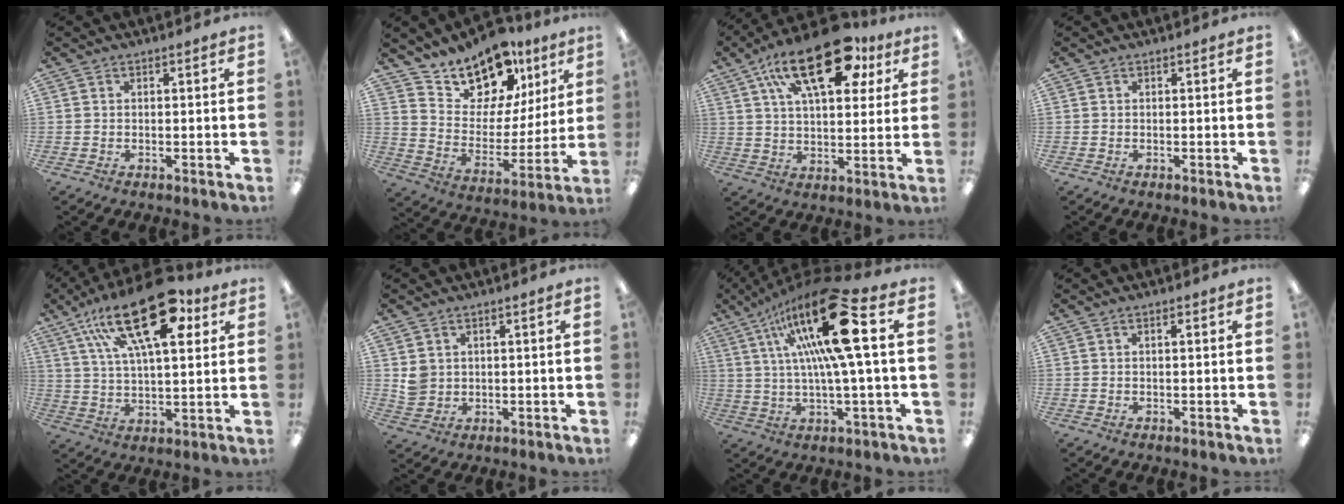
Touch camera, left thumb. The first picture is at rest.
{"total": 14.2, "force": [12.4, 6.5, 2.1], "torque": [-0.052, -0.117, 0.230]}
{"total": 22.6, "force": [12.1, 10.4, 15.9], "torque": [-0.247, -0.044, 0.203]}
{"total": 0.0}
{"total": 24.5, "force": [12.4, 10.6, 18.2], "torque": [-0.307, -0.049, 0.205]}
{"total": 3.7, "force": [1.1, 3.5, 0.7], "torque": [-0.014, 0.003, 0.020]}
{"total": 23.1, "force": [8.2, 4.9, 21.1], "torque": [-0.385, -0.040, 0.114]}
{"total": 1.2, "force": [0.5, 0.3, 1.1], "torque": [-0.022, 0.003, 0.008]}